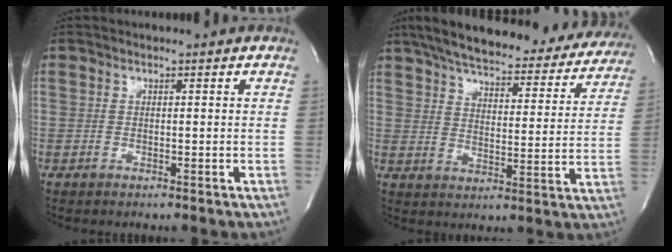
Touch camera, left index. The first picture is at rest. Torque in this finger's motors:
{"motor_torque": [1.08, -1.06, 0.24, 0.12]}